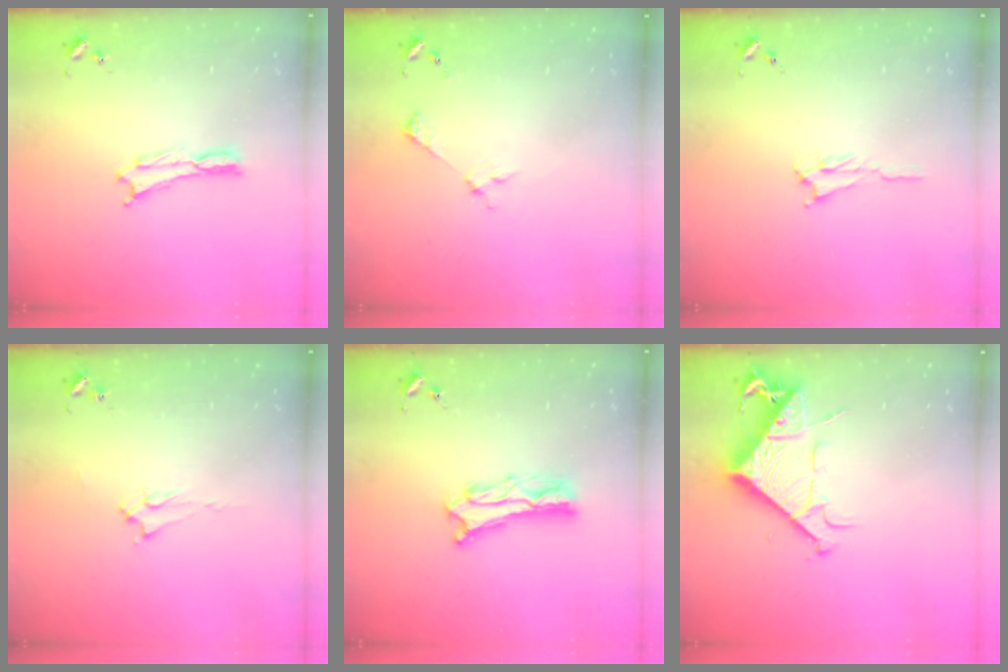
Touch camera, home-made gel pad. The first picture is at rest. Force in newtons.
{"total": 2.5, "press": 2.5, "slide": 0.2}
{"total": 1.6, "press": 1.5, "slide": 0.4}
{"total": 1.9, "press": 1.9, "slide": 0.3}
{"total": 6.1, "press": 6.1, "slide": 0.5}
{"total": 9.2, "press": 9.1, "slide": 1.2}